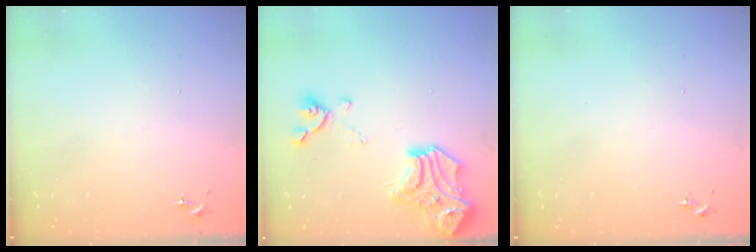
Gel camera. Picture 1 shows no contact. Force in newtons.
{"total": 19.1, "press": 19.1, "slide": 0.7}
{"total": 0.0}